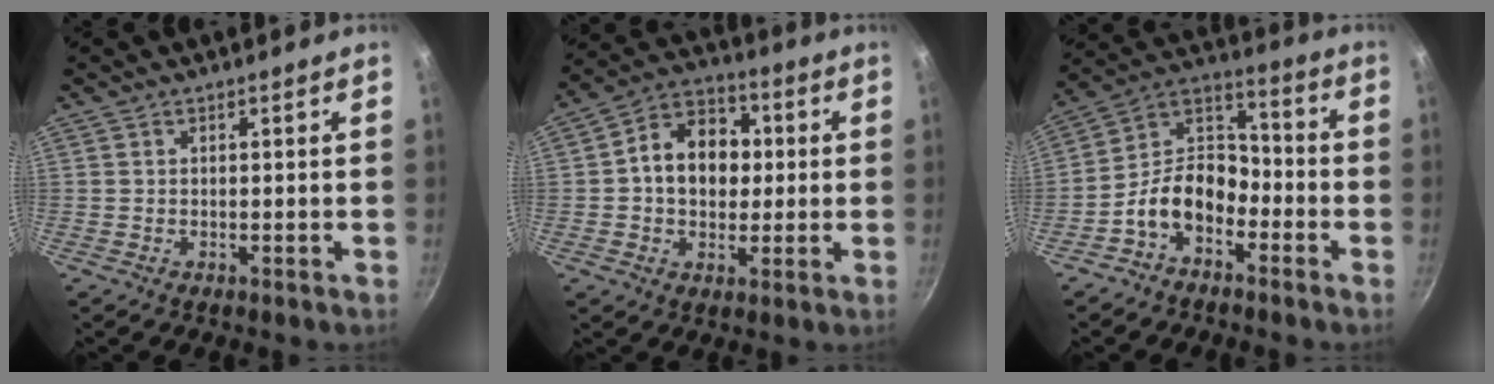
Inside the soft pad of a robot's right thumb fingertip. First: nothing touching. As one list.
[{"total": 12.8, "force": [0.9, 9.9, 8.1], "torque": [-0.092, 0.020, -0.002]}, {"total": 11.8, "force": [-5.4, 7.7, 7.0], "torque": [-0.095, 0.069, -0.125]}]